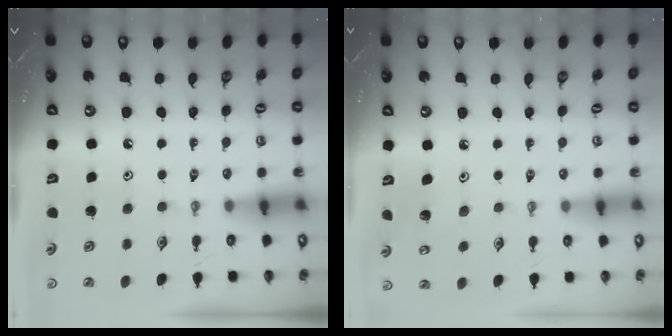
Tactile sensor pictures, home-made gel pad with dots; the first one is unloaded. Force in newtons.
{"total": 6.0, "press": 6.0, "slide": 0.5}